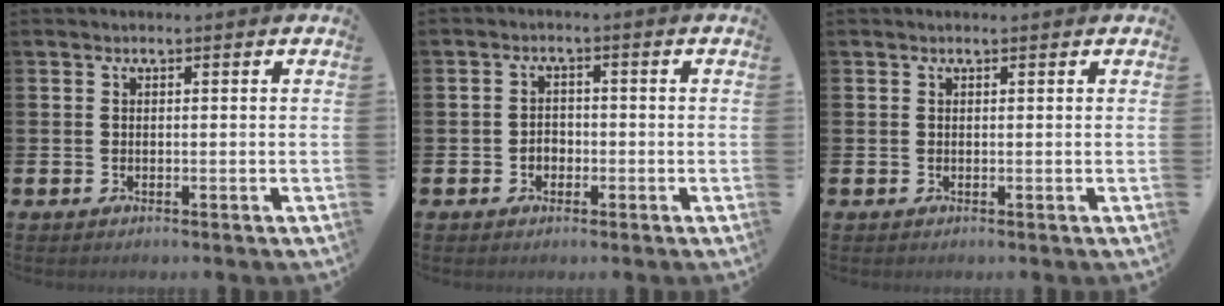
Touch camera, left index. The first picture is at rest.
{"total": 1.9, "force": [-0.7, 1.7, 0.7], "torque": [-0.007, 0.001, -0.019]}
{"total": 0.0}